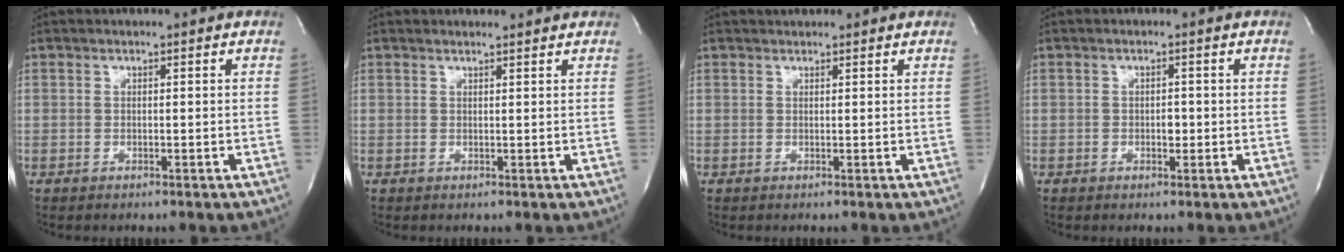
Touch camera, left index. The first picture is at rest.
{"total": 2.1, "force": [2.1, 0.1, 0.1], "torque": [-0.012, 0.001, 0.022]}
{"total": 1.4, "force": [1.3, 0.5, 0.3], "torque": [-0.008, 0.013, 0.020]}
{"total": 1.4, "force": [-0.4, 0.8, 1.0], "torque": [-0.016, -0.001, -0.007]}